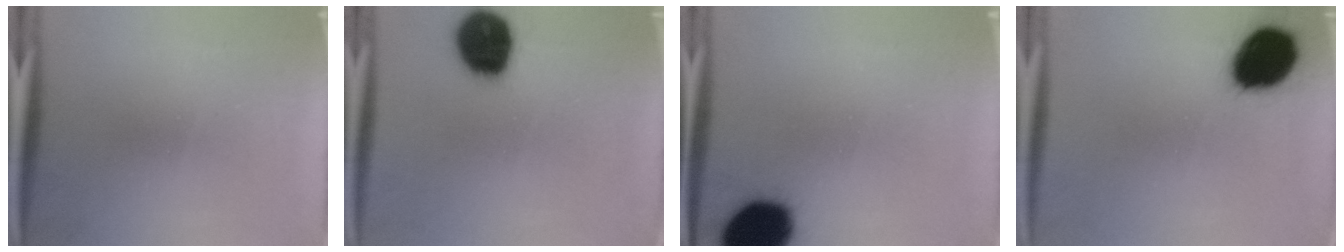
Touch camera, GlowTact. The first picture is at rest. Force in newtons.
{"total": 15.8}
{"total": 17.0}
{"total": 16.1}